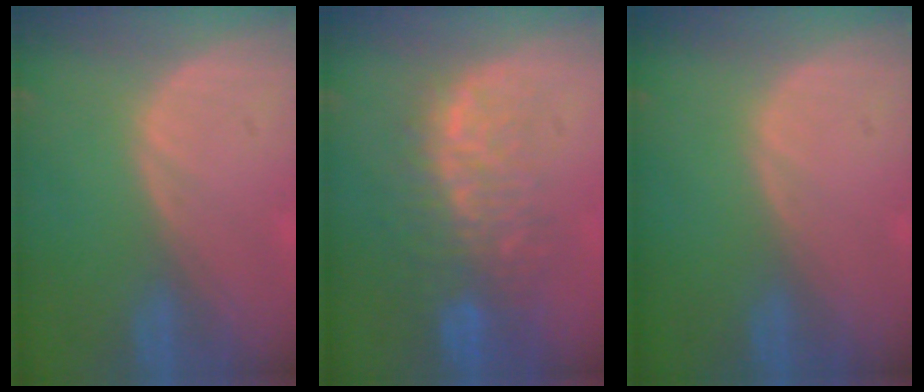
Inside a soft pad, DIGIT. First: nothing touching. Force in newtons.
{"total": 10.0, "press": 8.6, "slide": 5.2}
{"total": 0.0}